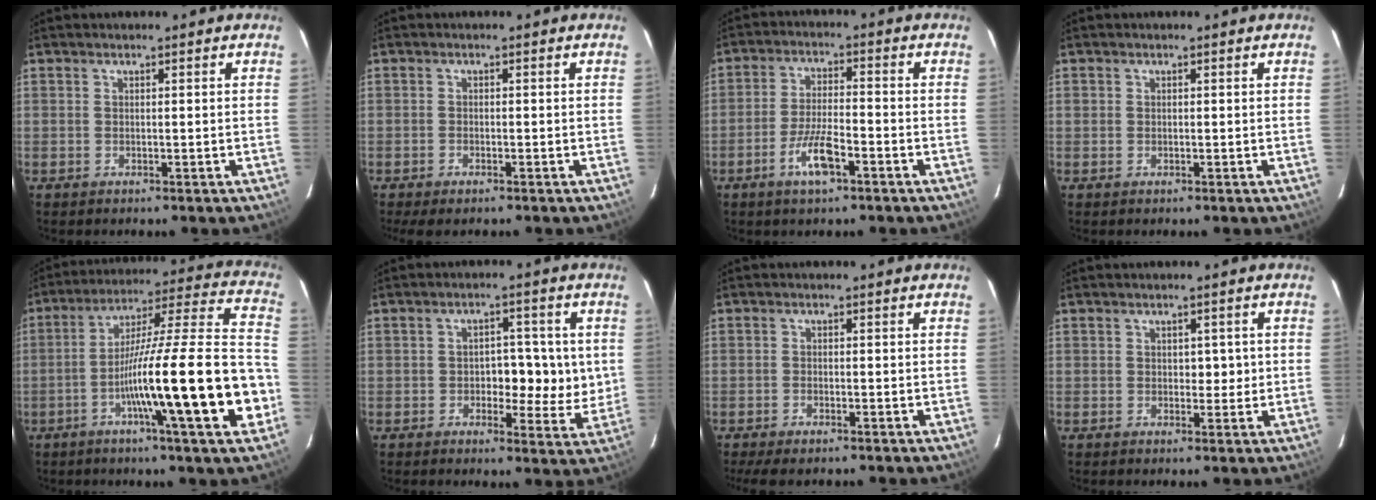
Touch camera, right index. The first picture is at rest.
{"total": 3.0, "force": [-2.0, 1.1, 1.9], "torque": [-0.041, -0.006, -0.030]}
{"total": 6.9, "force": [-3.6, 1.6, 5.7], "torque": [-0.114, -0.001, -0.065]}
{"total": 0.5, "force": [0.0, 0.5, 0.2], "torque": [-0.006, 0.001, -0.001]}
{"total": 23.1, "force": [-7.2, 0.2, 22.0], "torque": [-0.307, -0.002, -0.119]}
{"total": 8.1, "force": [-0.1, 4.3, 6.8], "torque": [-0.077, 0.015, 0.005]}
{"total": 5.0, "force": [-3.7, 1.8, 2.9], "torque": [-0.054, -0.008, -0.058]}
{"total": 2.6, "force": [0.2, 1.6, 1.9], "torque": [-0.024, 0.006, 0.005]}